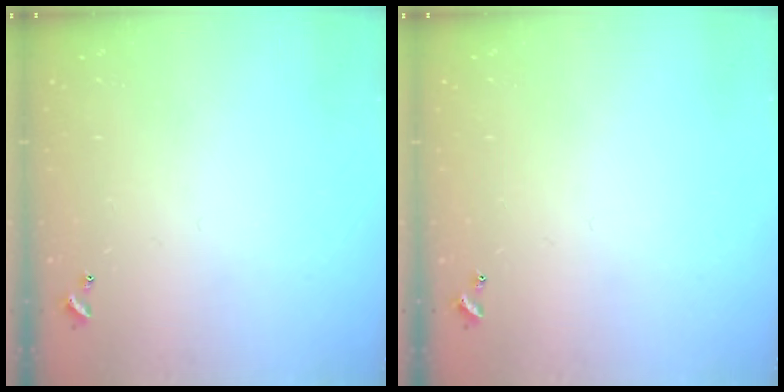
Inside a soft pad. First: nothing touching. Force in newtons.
{"total": 0.0}